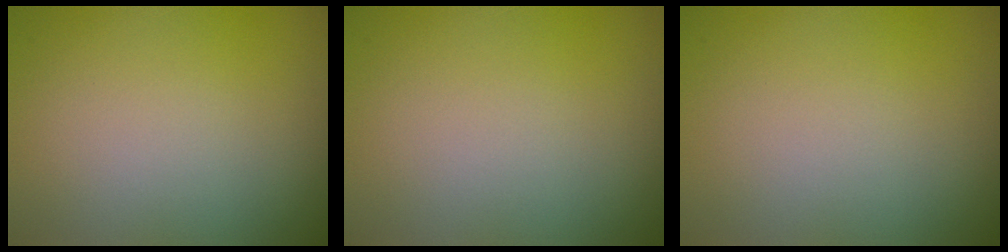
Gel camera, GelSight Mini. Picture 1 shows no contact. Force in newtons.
{"total": 0.0}
{"total": 0.0}